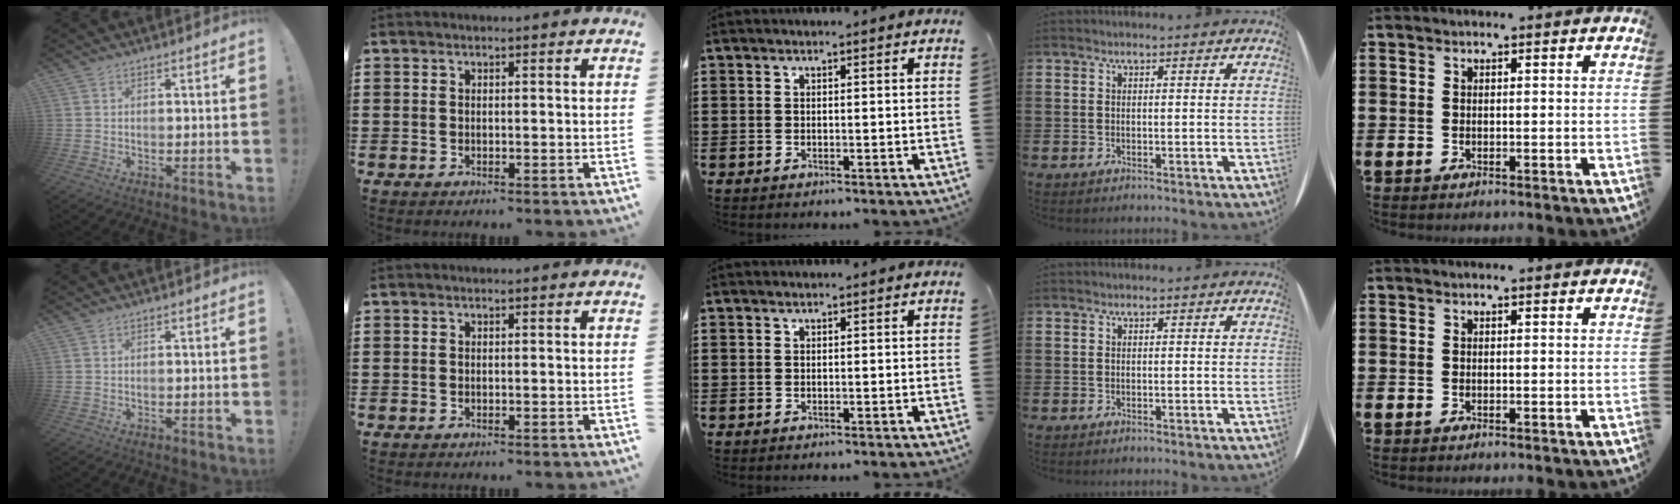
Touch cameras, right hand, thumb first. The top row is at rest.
{}